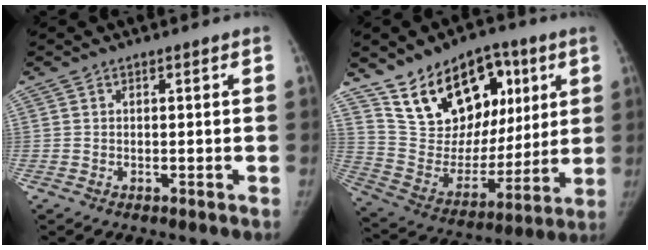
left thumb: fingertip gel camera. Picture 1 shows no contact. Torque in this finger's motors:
{"motor_torque": [1.81, 1.81, 1.42, -1.35, 0.10]}